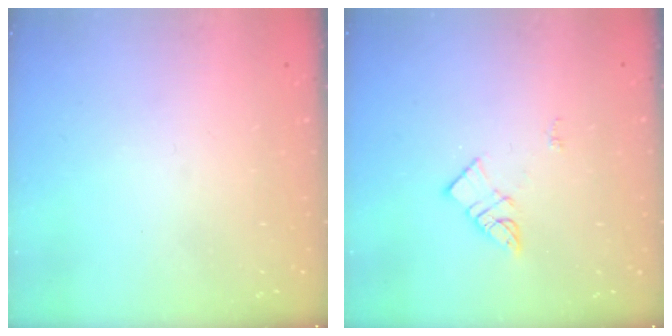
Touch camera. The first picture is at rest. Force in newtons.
{"total": 6.2, "press": 6.2, "slide": 0.2}